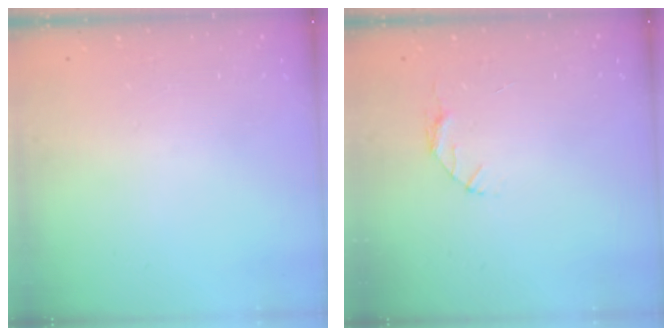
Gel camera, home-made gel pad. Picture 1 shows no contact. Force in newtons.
{"total": 3.2, "press": 3.2, "slide": 0.4}